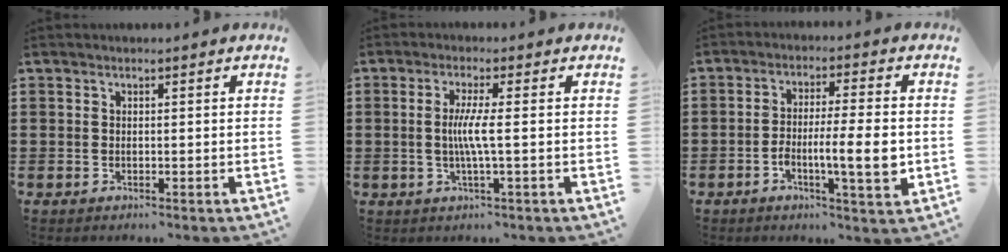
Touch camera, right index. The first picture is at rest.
{"total": 4.3, "force": [-0.2, -0.2, 4.3], "torque": [-0.086, -0.010, -0.009]}
{"total": 8.6, "force": [-2.0, 1.6, 8.2], "torque": [-0.134, -0.006, -0.037]}